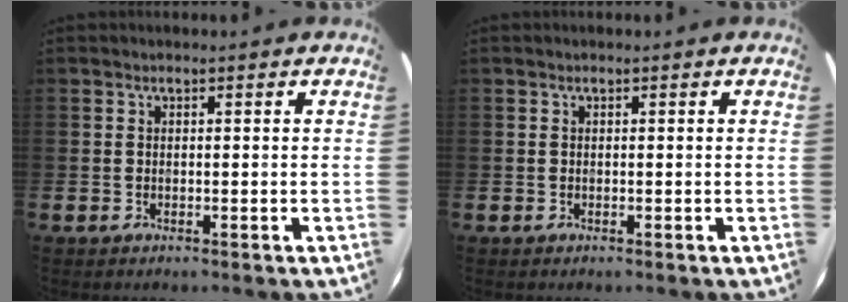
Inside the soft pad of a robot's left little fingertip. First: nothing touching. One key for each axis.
{"total": 0.0}